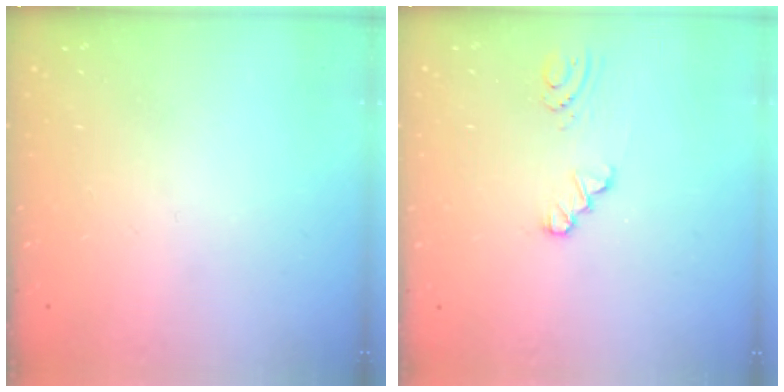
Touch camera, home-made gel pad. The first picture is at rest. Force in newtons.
{"total": 1.0, "press": 1.0, "slide": 0.2}